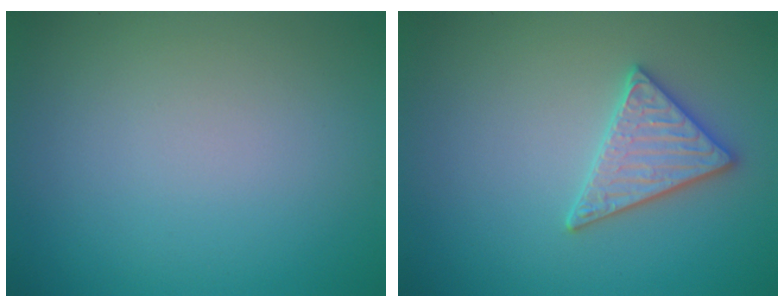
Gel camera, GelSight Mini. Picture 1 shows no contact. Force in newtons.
{"total": 3.0, "press": 3.0, "slide": 0.2}